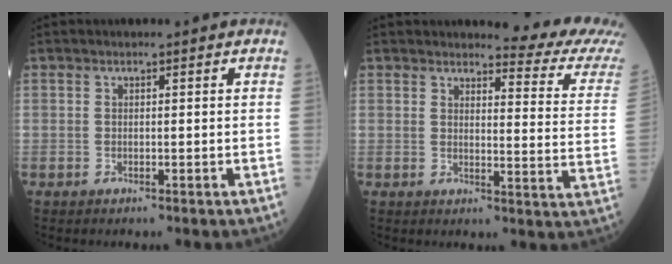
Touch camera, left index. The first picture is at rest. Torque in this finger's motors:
{"motor_torque": [0.34, -0.39, 0.06, 0.03]}